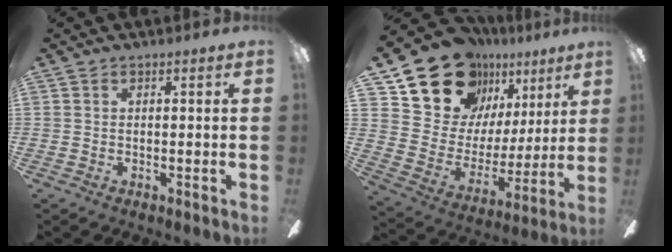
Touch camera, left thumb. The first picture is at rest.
{"total": 18.1, "force": [13.7, 10.3, 5.6], "torque": [-0.113, -0.099, 0.255]}